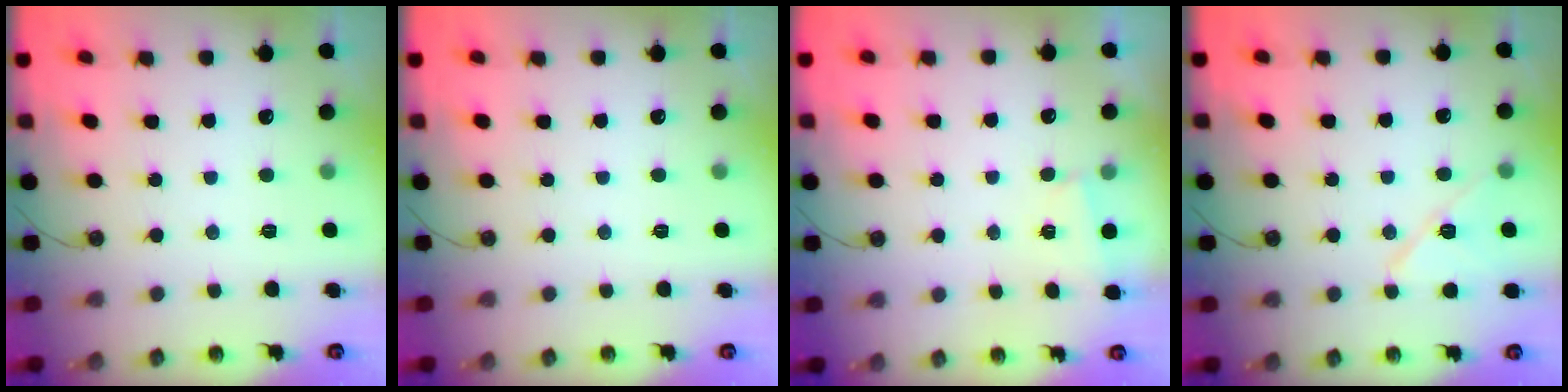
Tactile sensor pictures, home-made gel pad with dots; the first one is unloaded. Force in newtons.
{"total": 0.0}
{"total": 1.1, "press": 1.0, "slide": 0.3}
{"total": 10.3, "press": 10.1, "slide": 1.6}